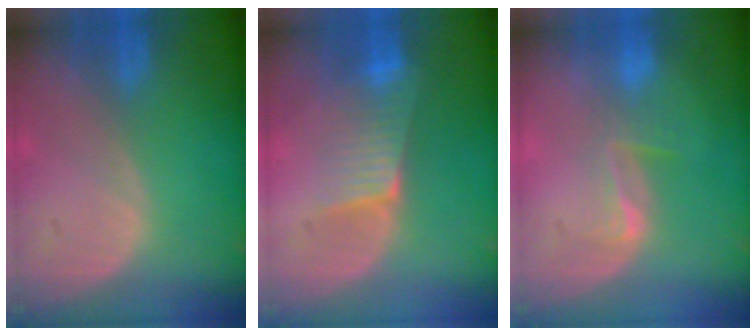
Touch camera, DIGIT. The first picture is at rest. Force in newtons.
{"total": 6.3, "press": 5.5, "slide": 3.1}
{"total": 3.0, "press": 2.7, "slide": 1.5}